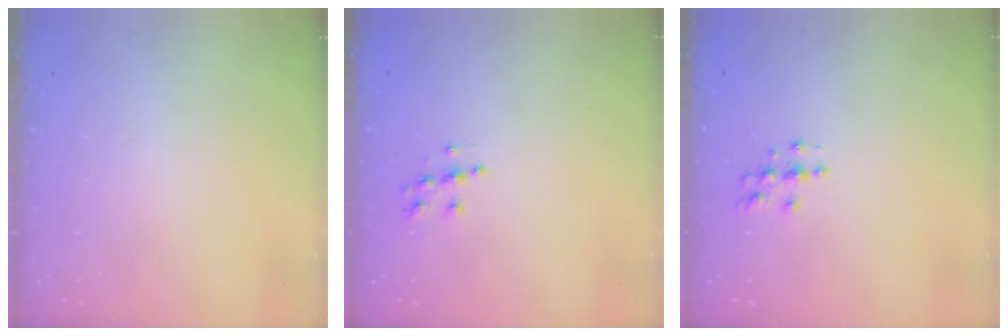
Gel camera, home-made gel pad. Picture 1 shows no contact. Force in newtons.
{"total": 6.4, "press": 6.4, "slide": 0.3}
{"total": 4.1, "press": 4.1, "slide": 0.5}